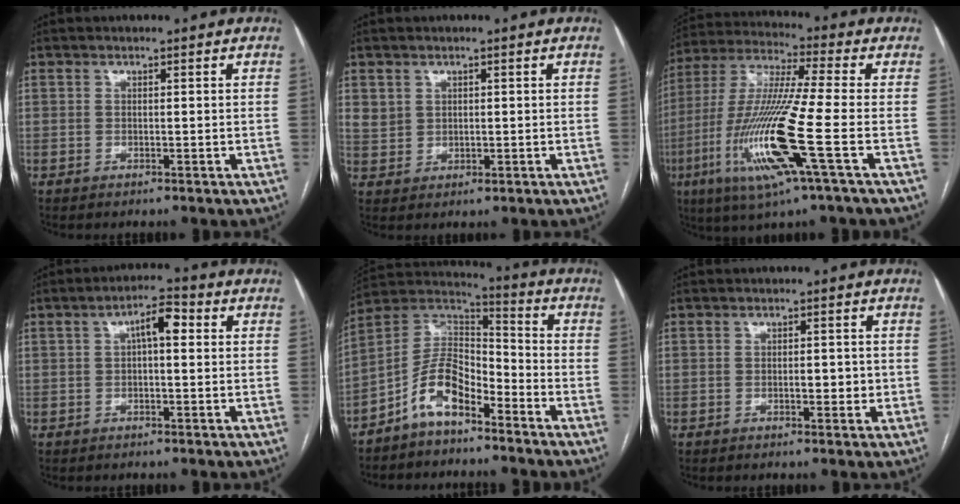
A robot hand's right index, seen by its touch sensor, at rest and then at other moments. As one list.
[{"total": 3.0, "force": [1.5, 2.5, 0.6], "torque": [-0.008, -0.001, 0.034]}, {"total": 17.3, "force": [-5.5, -0.2, 16.4], "torque": [-0.348, -0.019, -0.111]}, {"total": 4.9, "force": [1.0, 1.5, 4.5], "torque": [-0.076, 0.022, 0.014]}, {"total": 9.9, "force": [-6.0, 4.3, 6.7], "torque": [-0.138, 0.029, -0.117]}, {"total": 2.1, "force": [-0.1, 1.0, 1.8], "torque": [-0.024, 0.000, 0.001]}]